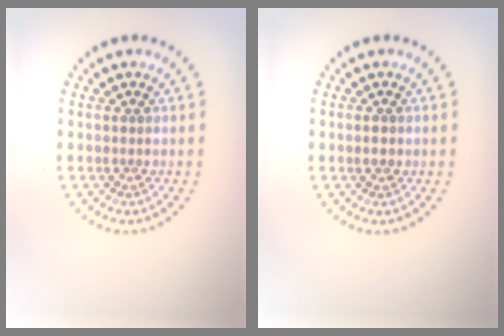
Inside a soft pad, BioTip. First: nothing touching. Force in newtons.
{"total": 1.1, "press": 1.1, "slide": 0.1}